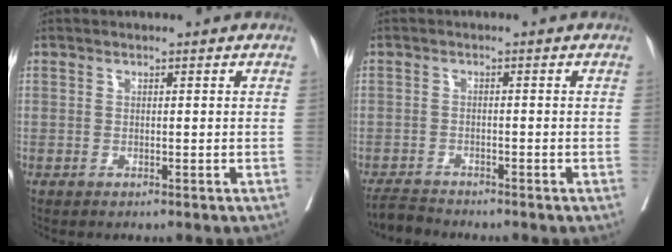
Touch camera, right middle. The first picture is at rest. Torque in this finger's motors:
{"motor_torque": [0.38, -0.43, 0.06, 0.03]}